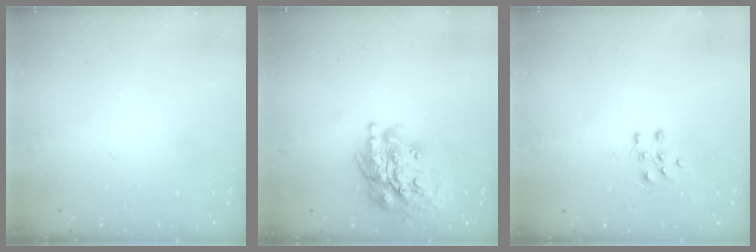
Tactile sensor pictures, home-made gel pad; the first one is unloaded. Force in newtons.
{"total": 18.3, "press": 18.1, "slide": 2.6}
{"total": 5.6, "press": 5.5, "slide": 1.0}